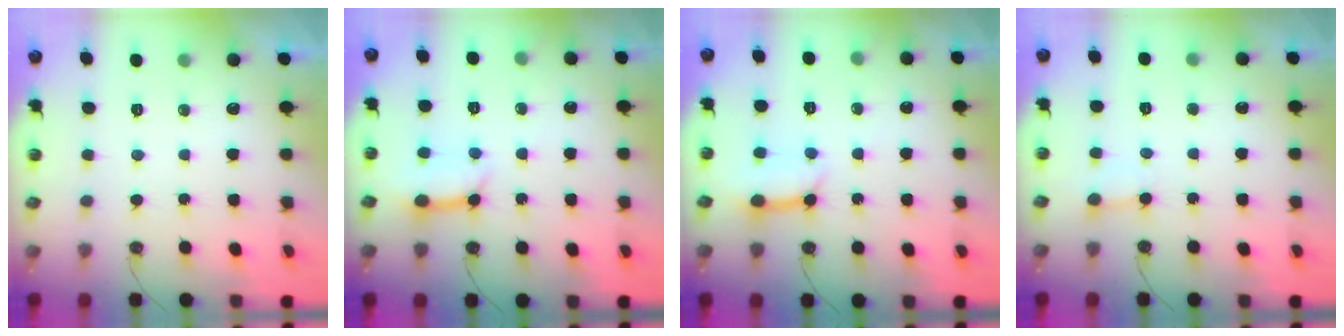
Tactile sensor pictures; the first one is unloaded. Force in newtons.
{"total": 11.0, "press": 10.9, "slide": 1.2}
{"total": 11.0, "press": 10.9, "slide": 1.2}
{"total": 2.4, "press": 2.4, "slide": 0.1}